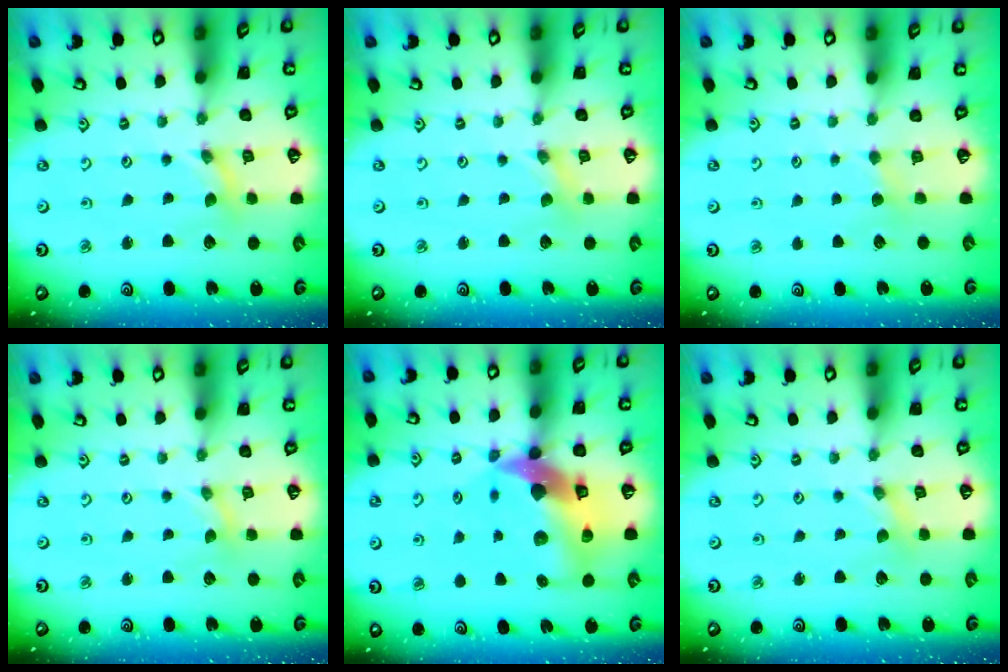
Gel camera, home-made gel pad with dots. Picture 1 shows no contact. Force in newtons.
{"total": 0.0}
{"total": 2.8, "press": 2.8, "slide": 0.3}
{"total": 0.0}
{"total": 17.0, "press": 16.8, "slide": 2.5}
{"total": 0.0}